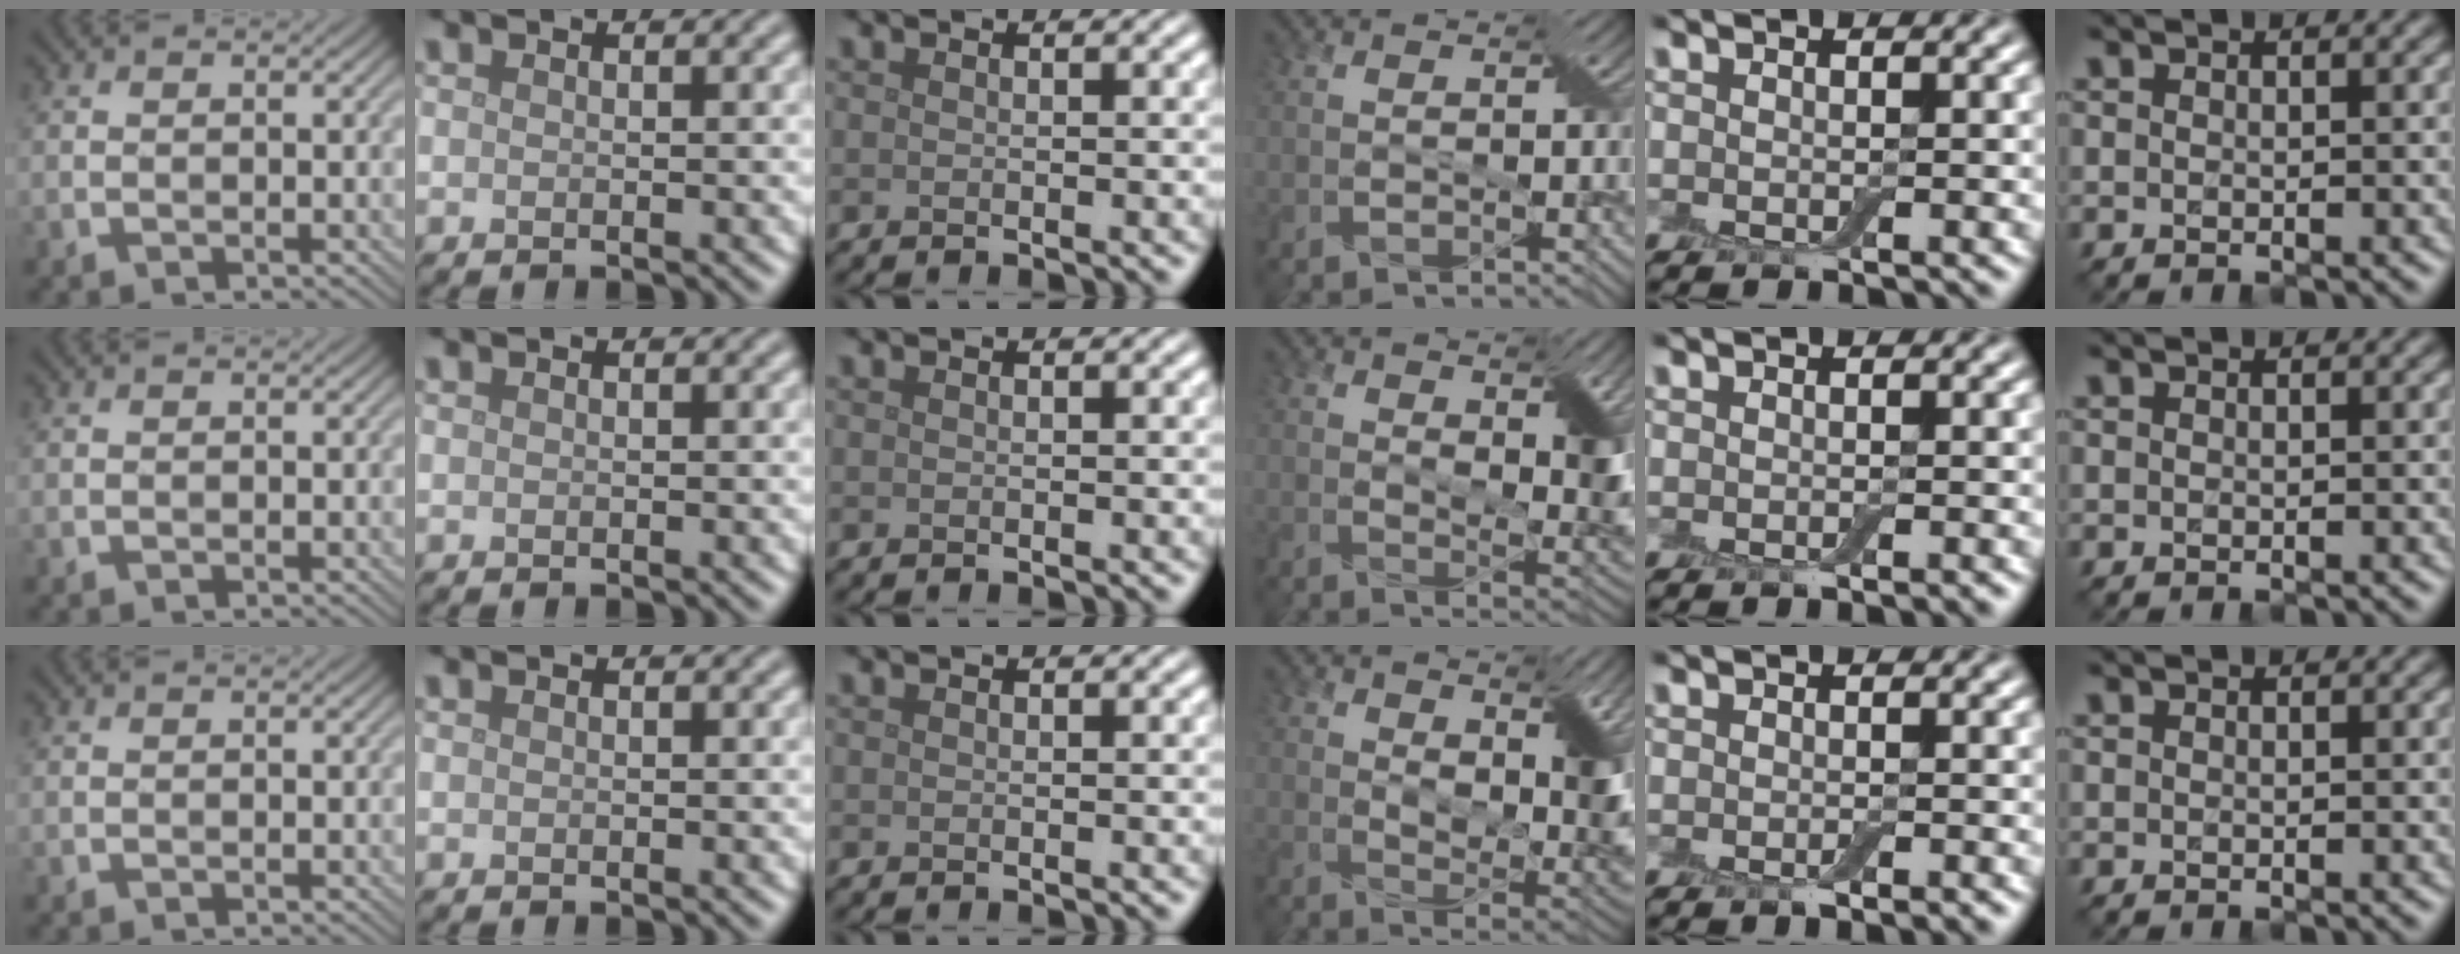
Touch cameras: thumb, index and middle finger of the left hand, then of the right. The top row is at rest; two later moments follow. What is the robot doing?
{"motion": "squeeze", "object": "air blower"}